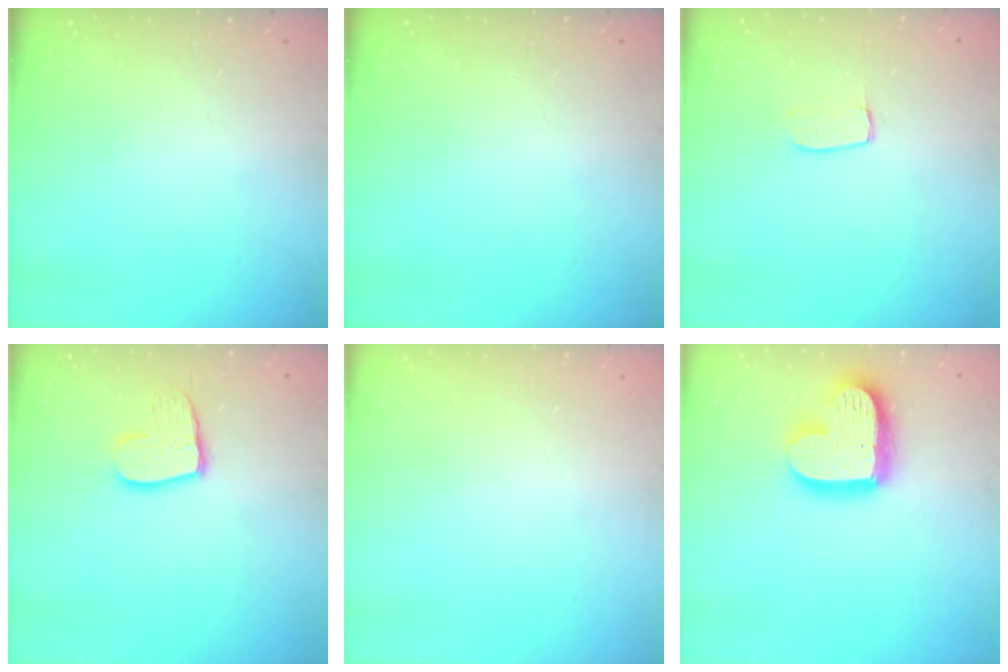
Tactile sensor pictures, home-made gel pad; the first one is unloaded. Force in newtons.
{"total": 0.0}
{"total": 3.9, "press": 3.9, "slide": 0.3}
{"total": 10.8, "press": 10.7, "slide": 0.7}
{"total": 0.0}
{"total": 17.1, "press": 17.1, "slide": 1.4}